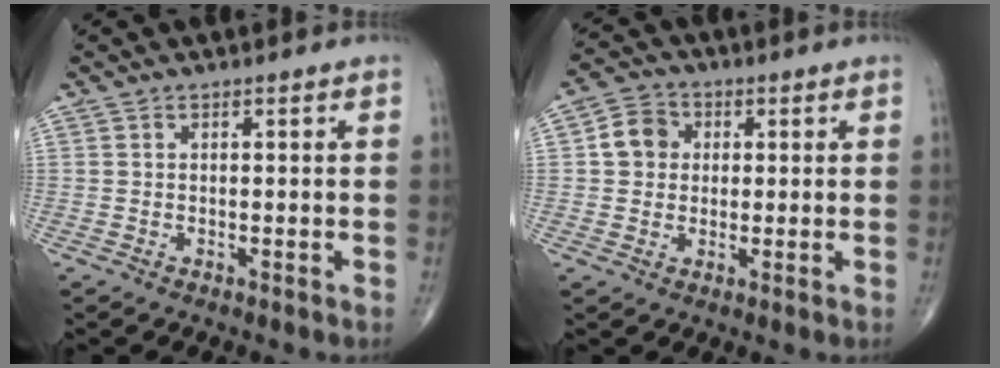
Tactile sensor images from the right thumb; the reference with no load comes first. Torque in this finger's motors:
{"motor_torque": [-0.43, 0.43, 0.01, -0.01, 0.05]}